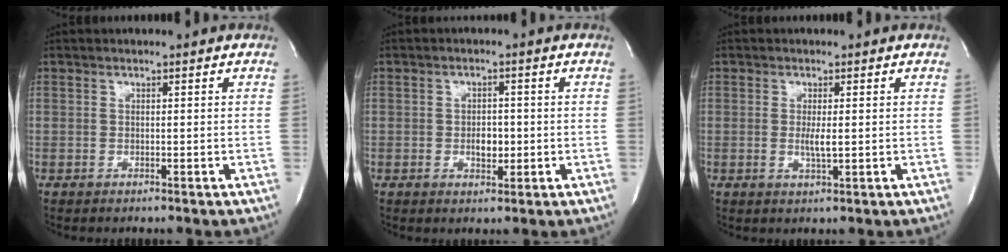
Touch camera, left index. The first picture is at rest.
{"total": 2.9, "force": [-0.5, 1.7, 2.3], "torque": [-0.036, 0.002, -0.003]}
{"total": 2.3, "force": [0.0, 0.2, 2.2], "torque": [-0.047, -0.005, 0.002]}